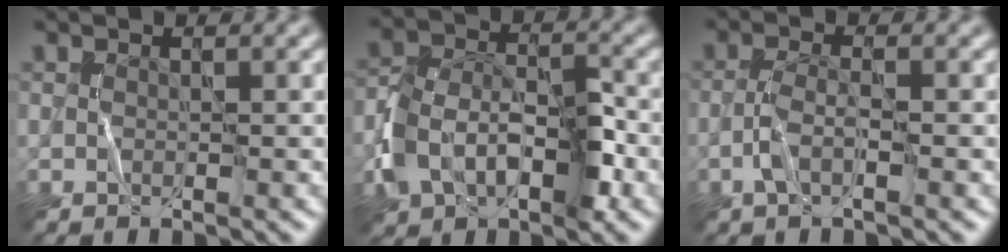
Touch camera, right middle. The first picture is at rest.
{"total": 6.0, "force": [-2.4, 3.9, 3.9], "torque": [-0.071, 0.007, -0.046]}
{"total": 1.6, "force": [-0.9, 0.5, 1.3], "torque": [-0.030, 0.009, -0.026]}